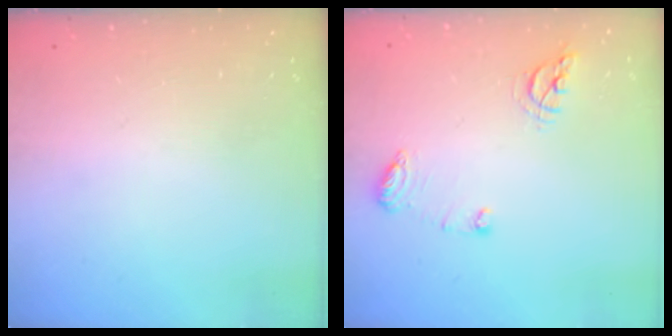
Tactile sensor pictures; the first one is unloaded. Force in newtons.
{"total": 8.1, "press": 8.1, "slide": 0.4}